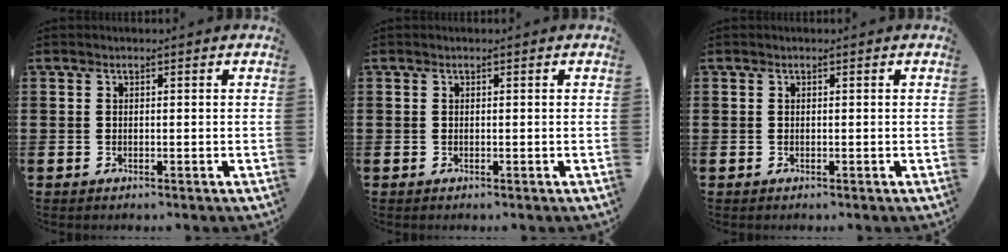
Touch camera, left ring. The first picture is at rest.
{"total": 0.0}
{"total": 0.0}